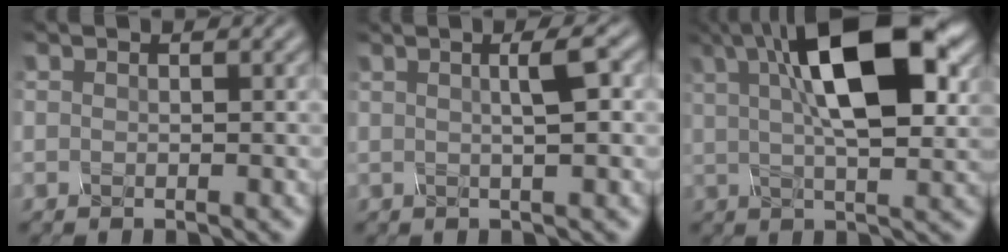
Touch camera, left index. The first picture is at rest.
{"total": 3.4, "force": [0.8, 0.8, 3.3], "torque": [-0.034, 0.010, 0.002]}
{"total": 12.2, "force": [4.5, 4.3, 10.5], "torque": [-0.159, 0.011, 0.066]}